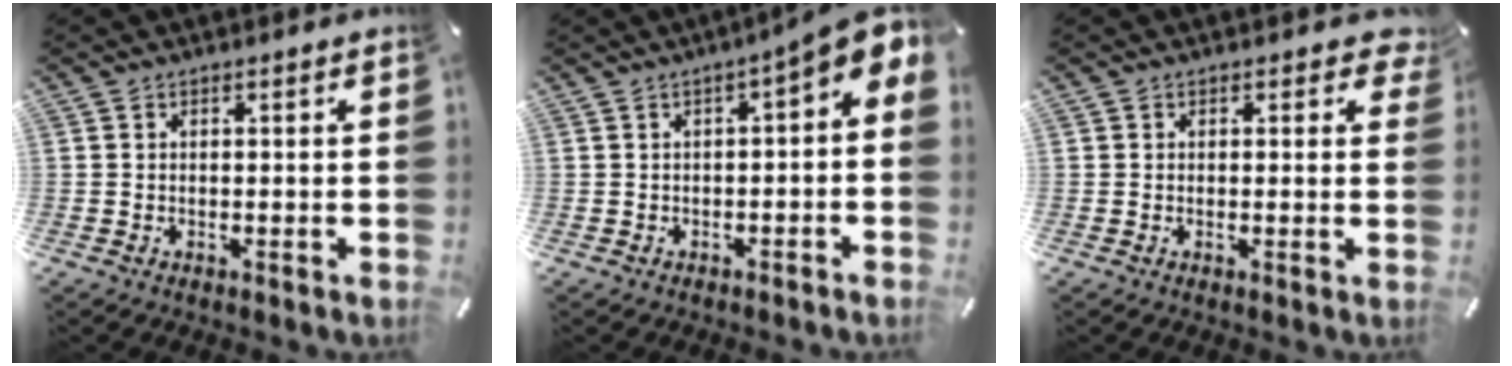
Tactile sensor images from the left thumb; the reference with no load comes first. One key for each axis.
{"total": 6.0, "fx": 1.2, "fy": 2.0, "fz": 5.5, "tx": -0.089, "ty": -0.017, "tz": 0.018}
{"total": 2.3, "fx": 1.0, "fy": 1.6, "fz": 1.4, "tx": -0.005, "ty": -0.002, "tz": 0.013}